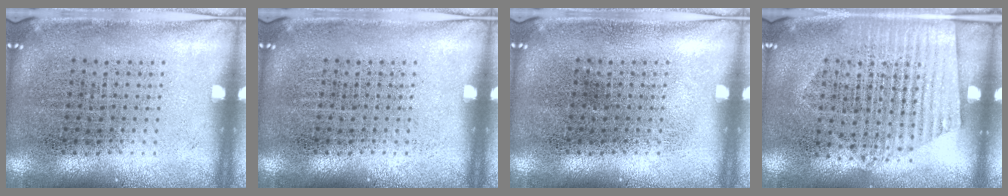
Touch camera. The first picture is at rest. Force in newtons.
{"total": 0.0}
{"total": 0.0}
{"total": 1.5, "press": 1.2, "slide": 0.9}